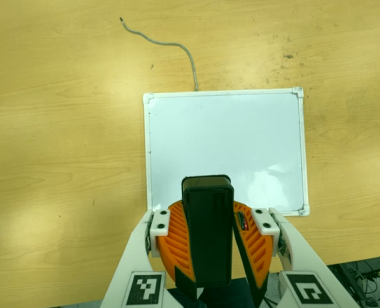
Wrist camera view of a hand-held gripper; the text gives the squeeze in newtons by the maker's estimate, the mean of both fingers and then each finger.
{"total": 9.7, "left": 9.7, "right": 9.7}